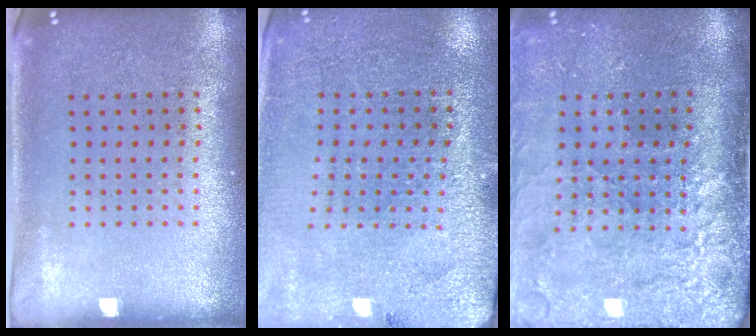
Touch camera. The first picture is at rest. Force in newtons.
{"total": 2.8, "press": 2.8, "slide": 0.2}
{"total": 4.6, "press": 3.7, "slide": 2.8}